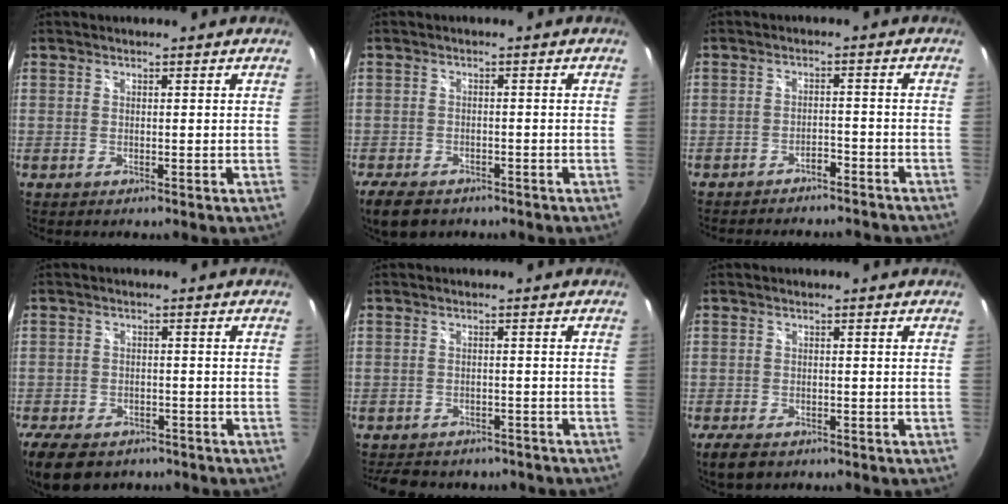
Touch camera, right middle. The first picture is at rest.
{"total": 6.9, "force": [-5.1, 3.5, 3.2], "torque": [-0.082, -0.012, -0.087]}
{"total": 10.8, "force": [-9.8, 2.9, 3.6], "torque": [-0.081, 0.002, -0.124]}
{"total": 10.9, "force": [-7.9, 5.7, 5.0], "torque": [-0.124, -0.017, -0.127]}
{"total": 10.6, "force": [-8.7, 4.7, 4.0], "torque": [-0.086, -0.007, -0.117]}
{"total": 4.9, "force": [-3.4, 2.3, 2.6], "torque": [-0.062, -0.015, -0.058]}